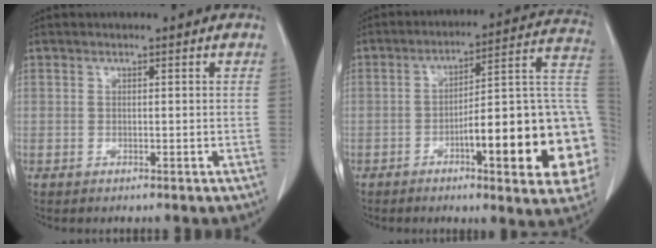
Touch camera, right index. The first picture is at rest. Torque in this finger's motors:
{"motor_torque": [2.14, 0.00, 0.78, 0.20]}